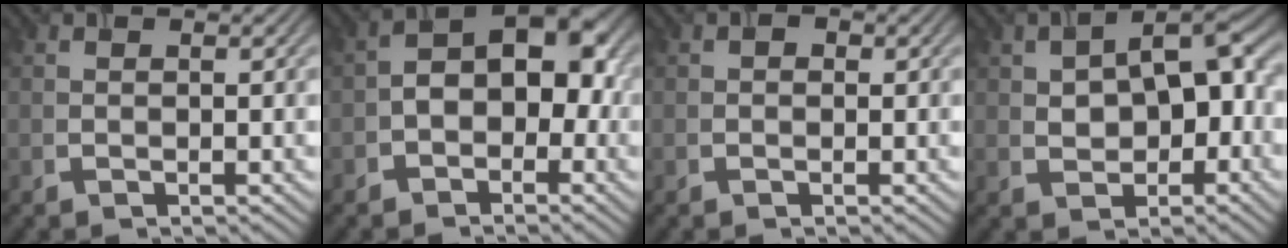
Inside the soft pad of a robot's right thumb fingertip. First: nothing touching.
{"total": 6.8, "force": [-2.2, 4.6, 4.5], "torque": [-0.046, 0.015, -0.052]}
{"total": 1.0, "force": [0.0, 0.9, 0.4], "torque": [-0.001, 0.001, -0.004]}
{"total": 7.8, "force": [-0.5, 4.9, 6.1], "torque": [-0.085, 0.013, -0.014]}